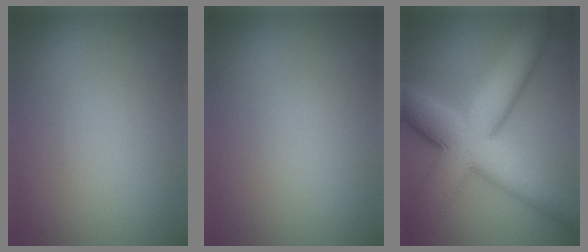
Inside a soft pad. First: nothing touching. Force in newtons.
{"total": 0.0}
{"total": 11.6, "press": 11.6, "slide": 0.3}